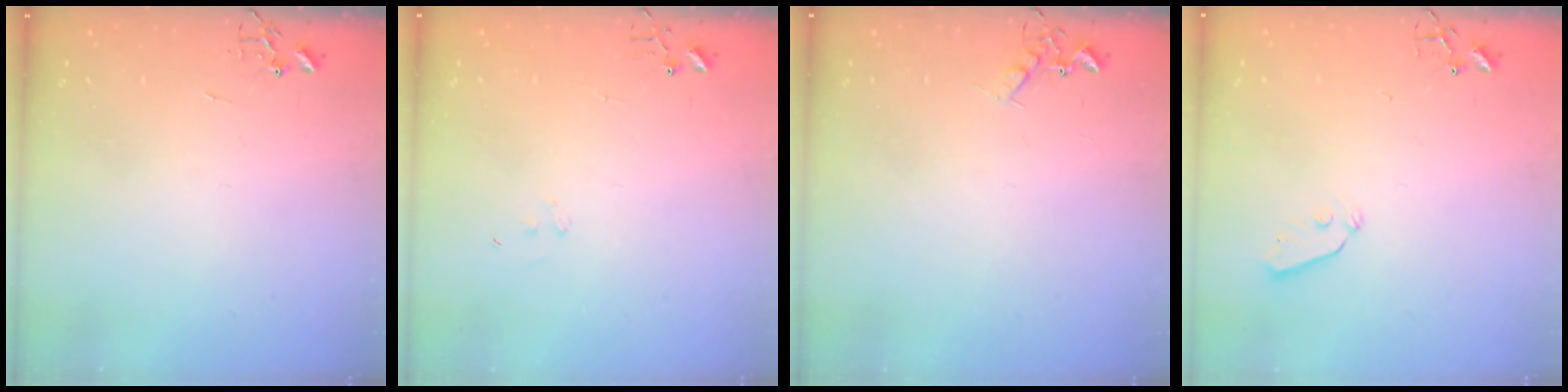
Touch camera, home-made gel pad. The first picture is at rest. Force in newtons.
{"total": 6.8, "press": 6.8, "slide": 0.5}
{"total": 5.8, "press": 5.7, "slide": 0.6}
{"total": 3.8, "press": 3.7, "slide": 0.7}